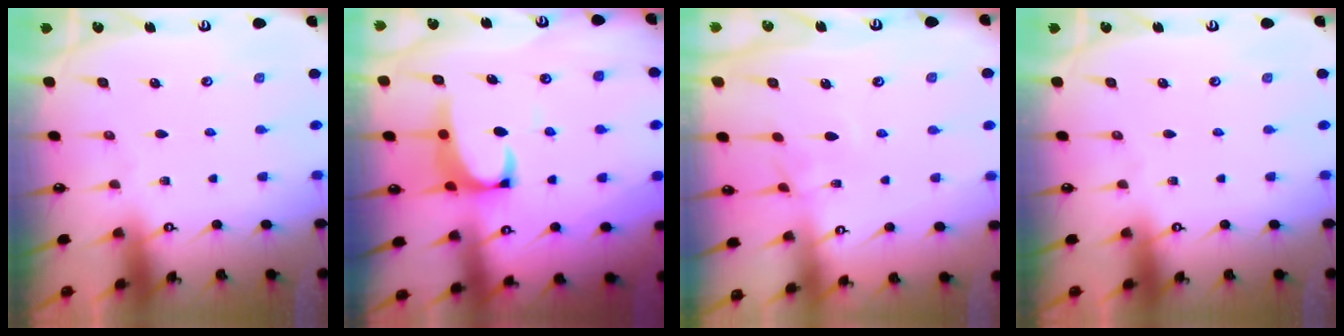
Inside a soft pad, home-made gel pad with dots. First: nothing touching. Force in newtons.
{"total": 2.3, "press": 2.1, "slide": 0.9}
{"total": 1.4, "press": 1.3, "slide": 0.5}
{"total": 0.0}